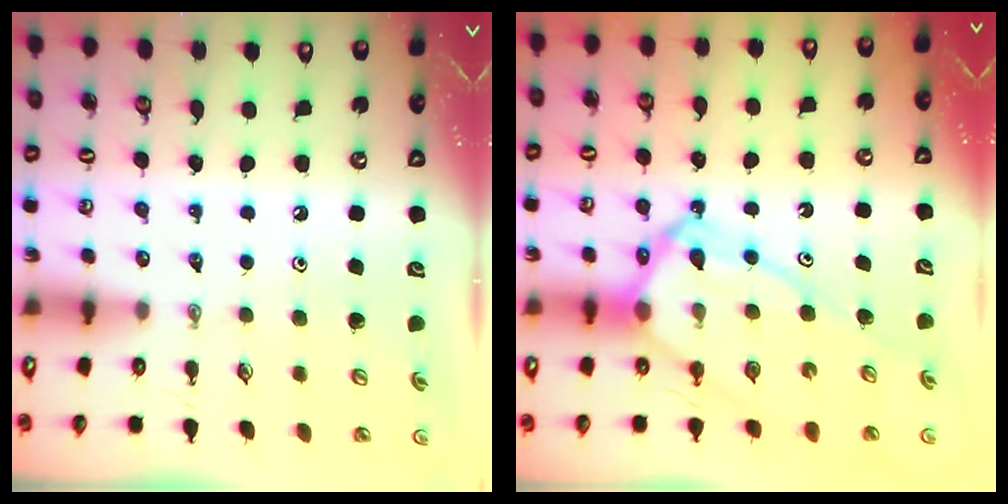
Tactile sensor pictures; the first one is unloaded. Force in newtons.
{"total": 14.9, "press": 14.8, "slide": 1.5}